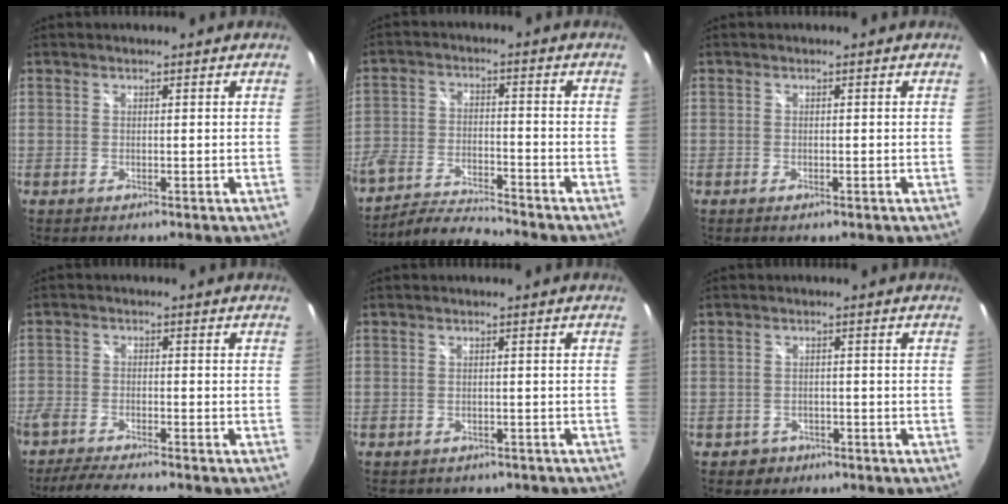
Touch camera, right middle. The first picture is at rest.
{"total": 9.1, "force": [-8.2, 1.4, 3.5], "torque": [-0.083, -0.009, -0.157]}
{"total": 0.6, "force": [-0.4, 0.2, 0.3], "torque": [-0.006, -0.003, -0.008]}
{"total": 8.4, "force": [-7.5, 1.2, 3.6], "torque": [-0.098, -0.018, -0.133]}
{"total": 4.5, "force": [-3.5, 2.3, 1.5], "torque": [-0.028, -0.011, -0.040]}
{"total": 3.5, "force": [-2.0, 2.8, 0.6], "torque": [-0.023, 0.001, -0.025]}